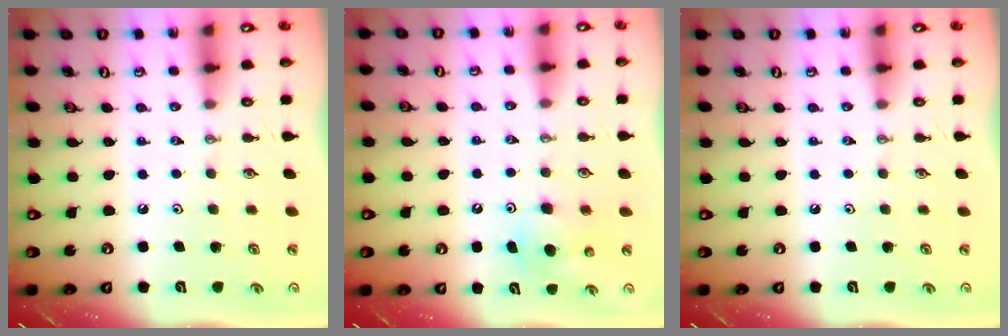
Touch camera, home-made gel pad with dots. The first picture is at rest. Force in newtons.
{"total": 6.3, "press": 6.2, "slide": 1.2}
{"total": 0.0}